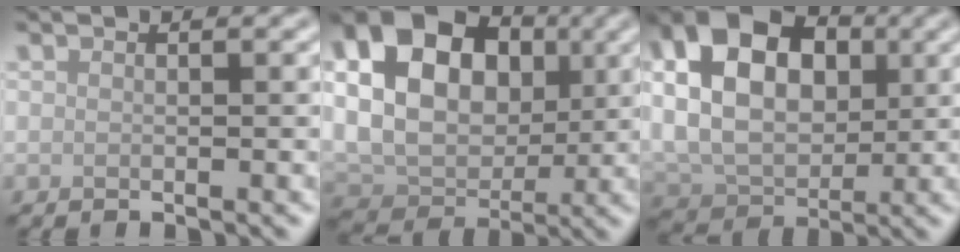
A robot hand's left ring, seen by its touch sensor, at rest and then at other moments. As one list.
[{"total": 15.0, "force": [4.1, 10.8, 9.5], "torque": [-0.191, 0.044, 0.064]}, {"total": 12.7, "force": [3.0, 8.6, 8.8], "torque": [-0.154, 0.020, 0.036]}]